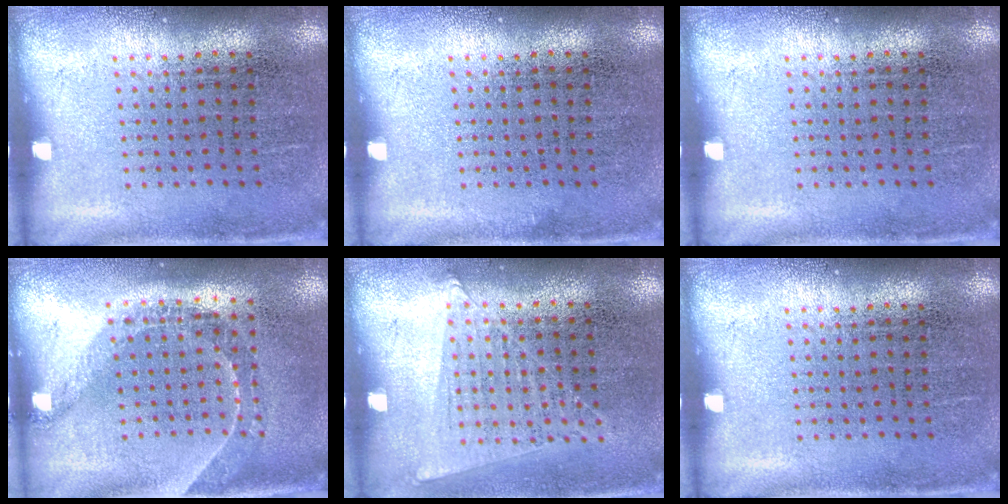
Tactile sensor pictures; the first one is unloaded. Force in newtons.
{"total": 0.0}
{"total": 0.0}
{"total": 1.6, "press": 1.3, "slide": 1.0}
{"total": 1.1, "press": 1.1, "slide": 0.4}
{"total": 0.0}